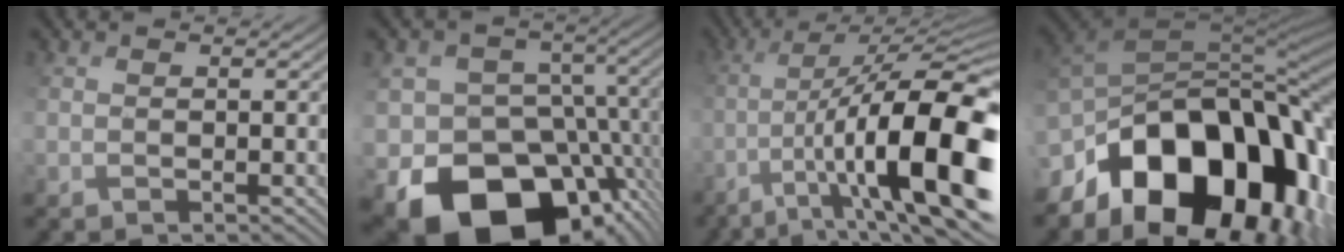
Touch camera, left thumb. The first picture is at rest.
{"total": 18.1, "force": [-7.9, 13.4, 9.3], "torque": [-0.165, -0.031, -0.110]}
{"total": 17.9, "force": [-5.1, 5.1, 16.4], "torque": [-0.251, -0.020, -0.068]}
{"total": 20.8, "force": [-7.4, 12.7, 14.6], "torque": [-0.258, -0.031, -0.106]}